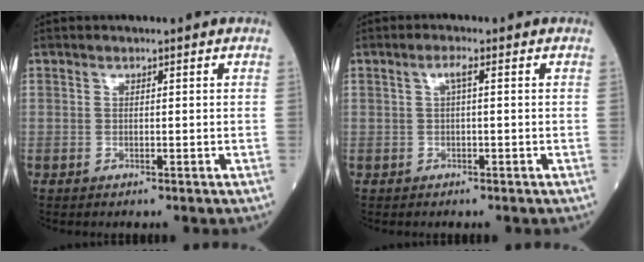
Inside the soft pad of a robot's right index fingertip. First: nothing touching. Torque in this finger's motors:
{"motor_torque": [0.11, 0.08, 0.13, 0.04]}